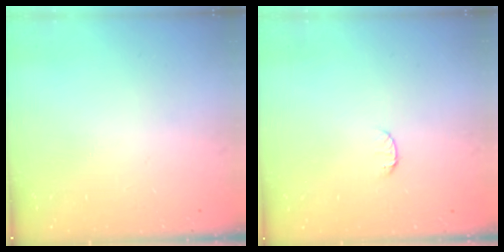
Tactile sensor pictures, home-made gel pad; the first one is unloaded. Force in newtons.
{"total": 4.8, "press": 4.8, "slide": 0.5}